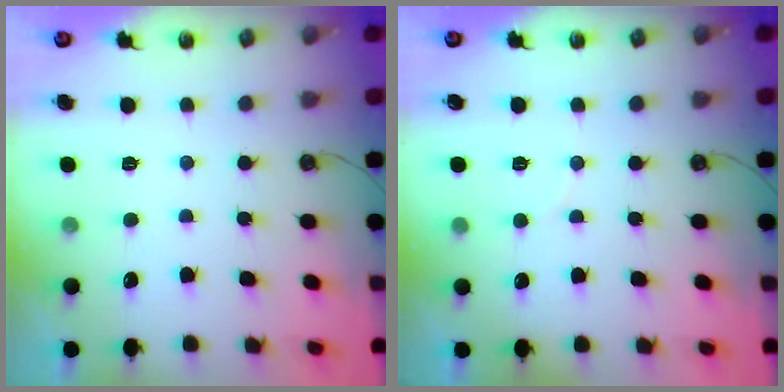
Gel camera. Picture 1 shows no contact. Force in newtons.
{"total": 3.4, "press": 3.4, "slide": 0.3}